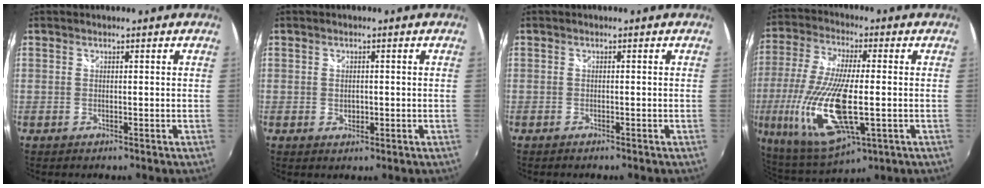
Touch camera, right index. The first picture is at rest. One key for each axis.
{"total": 1.7, "fx": -0.2, "fy": 1.4, "fz": 0.9, "tx": -0.014, "ty": -0.002, "tz": -0.003}
{"total": 0.9, "fx": -0.7, "fy": 0.2, "fz": 0.4, "tx": -0.009, "ty": -0.003, "tz": -0.014}
{"total": 23.2, "fx": -5.0, "fy": 8.2, "fz": 21.2, "tx": -0.453, "ty": -0.046, "tz": -0.084}